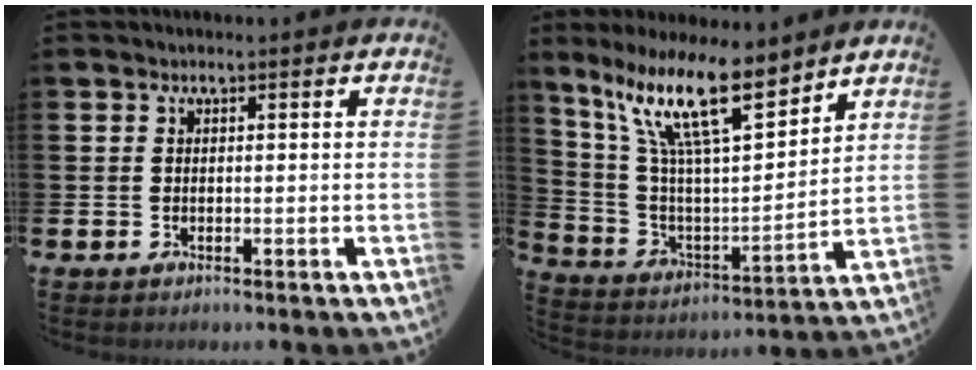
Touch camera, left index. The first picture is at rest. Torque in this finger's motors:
{"motor_torque": [1.08, -1.06, 1.05, 0.21]}